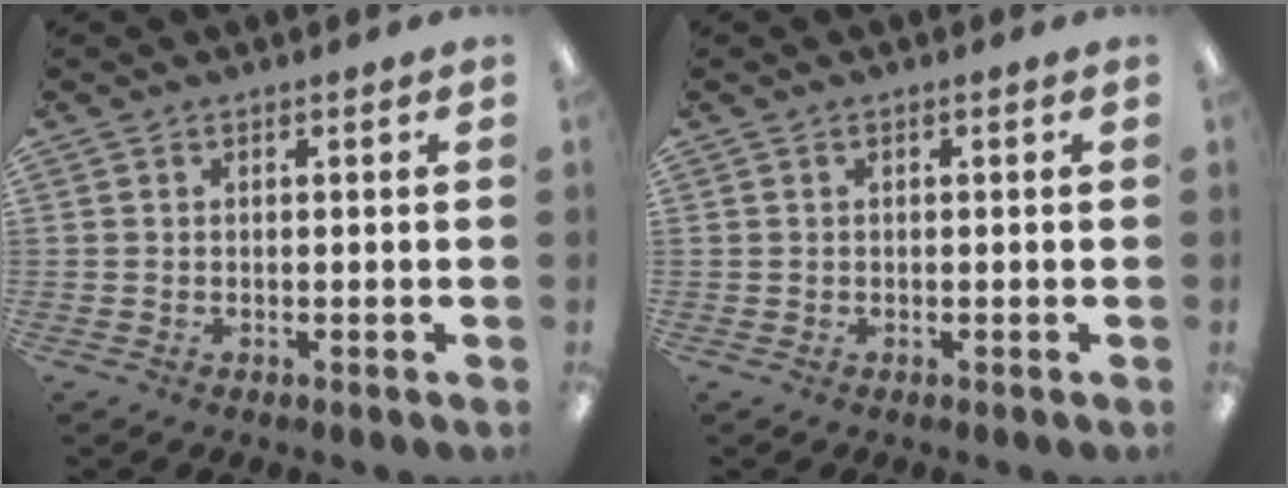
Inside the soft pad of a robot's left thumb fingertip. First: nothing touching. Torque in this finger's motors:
{"motor_torque": [-0.06, 0.05, -0.14, 0.02, 0.00]}